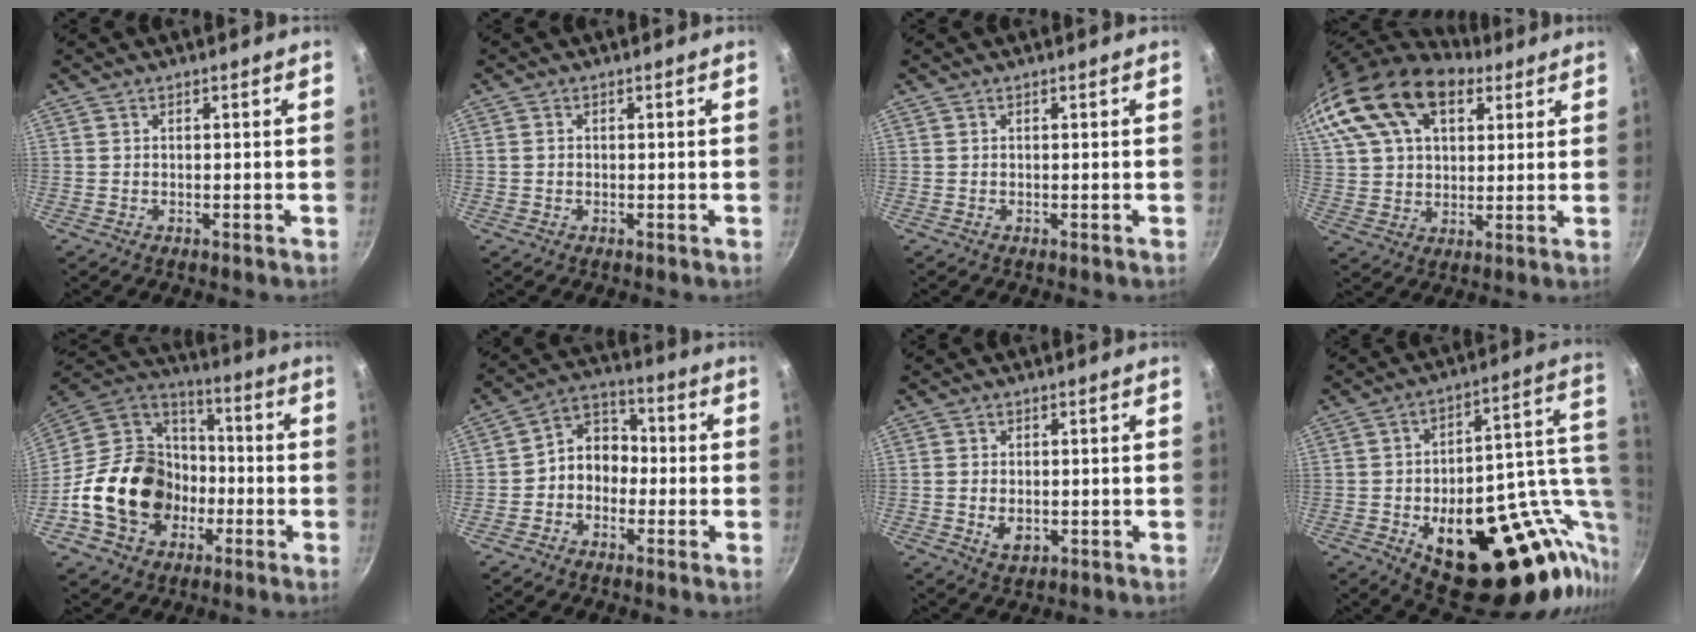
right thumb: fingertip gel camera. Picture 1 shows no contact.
{"total": 0.7, "force": [-0.1, 0.7, 0.3], "torque": [-0.005, 0.003, -0.002]}
{"total": 0.0}
{"total": 23.1, "force": [12.6, 13.6, 13.7], "torque": [-0.268, 0.012, 0.228]}
{"total": 22.2, "force": [-5.6, 17.5, 12.4], "torque": [-0.200, 0.058, -0.093]}
{"total": 7.7, "force": [-1.7, 6.3, 4.2], "torque": [-0.027, 0.038, -0.048]}
{"total": 3.9, "force": [-0.7, 2.5, 2.8], "torque": [-0.048, -0.005, -0.007]}
{"total": 31.8, "force": [-7.5, 15.6, 26.7], "torque": [-0.297, 0.014, -0.091]}